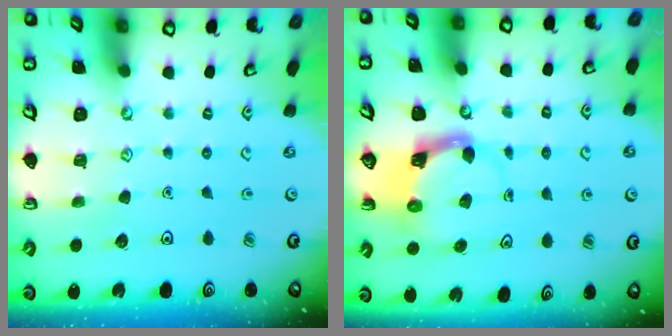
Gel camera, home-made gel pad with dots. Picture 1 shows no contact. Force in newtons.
{"total": 3.6, "press": 3.5, "slide": 0.6}